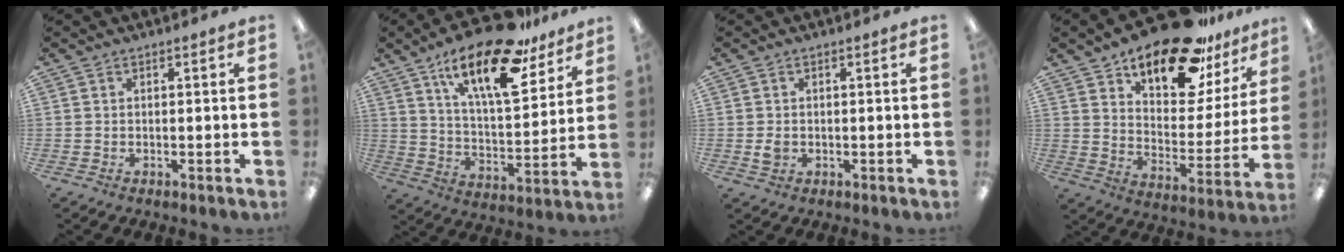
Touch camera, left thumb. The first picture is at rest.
{"total": 21.6, "force": [14.6, 7.8, 13.9], "torque": [-0.225, -0.087, 0.245]}
{"total": 2.3, "force": [-0.1, 1.8, 1.4], "torque": [-0.018, 0.000, -0.004]}
{"total": 21.8, "force": [17.0, 8.2, 11.0], "torque": [-0.175, -0.106, 0.288]}